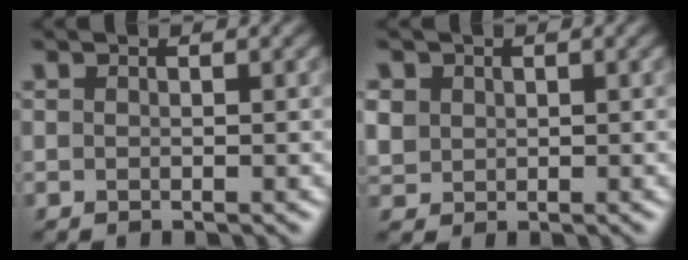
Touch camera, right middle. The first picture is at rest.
{"total": 2.2, "force": [0.7, 1.9, 0.8], "torque": [-0.026, 0.002, 0.014]}